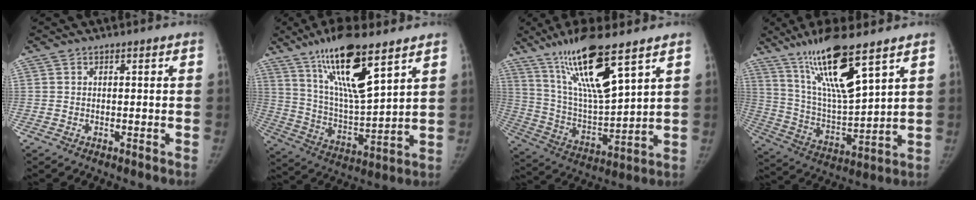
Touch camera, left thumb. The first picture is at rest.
{"total": 18.0, "force": [10.9, 4.2, 13.6], "torque": [-0.236, -0.054, 0.211]}
{"total": 18.6, "force": [11.4, 3.6, 14.2], "torque": [-0.253, -0.056, 0.224]}
{"total": 17.7, "force": [11.1, 3.2, 13.4], "torque": [-0.239, -0.057, 0.219]}